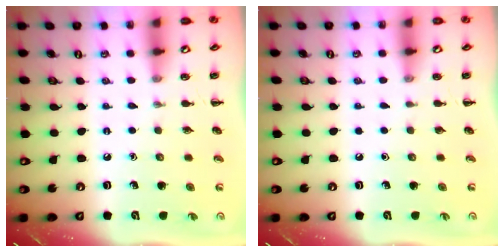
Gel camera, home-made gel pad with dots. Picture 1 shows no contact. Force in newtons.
{"total": 0.0}